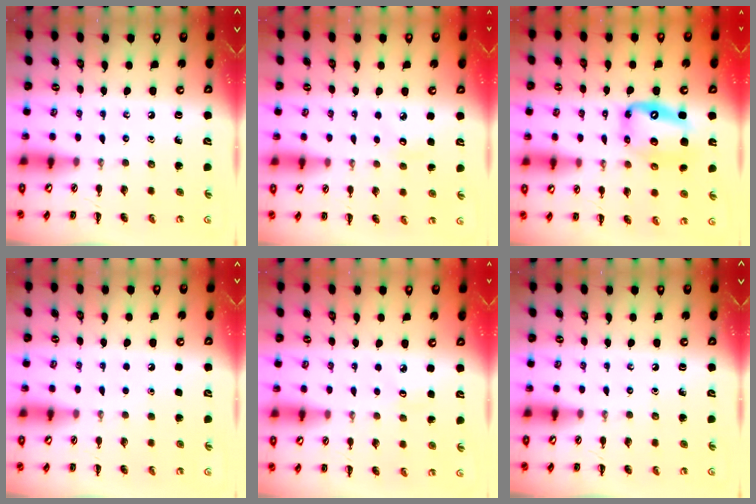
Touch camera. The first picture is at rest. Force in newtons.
{"total": 5.7, "press": 5.4, "slide": 1.7}
{"total": 13.2, "press": 12.7, "slide": 3.6}
{"total": 1.7, "press": 1.7, "slide": 0.1}
{"total": 3.4, "press": 3.3, "slide": 0.8}
{"total": 0.0}